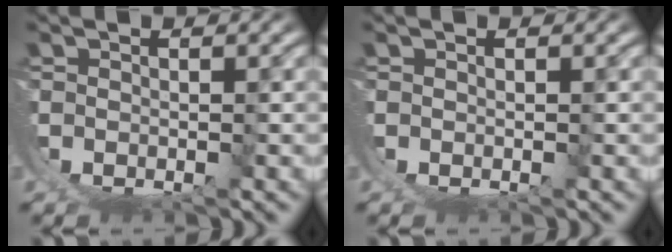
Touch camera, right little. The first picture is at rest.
{"total": 0.0}